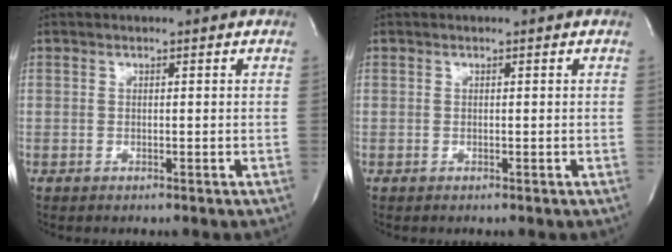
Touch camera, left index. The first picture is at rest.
{"total": 0.0}